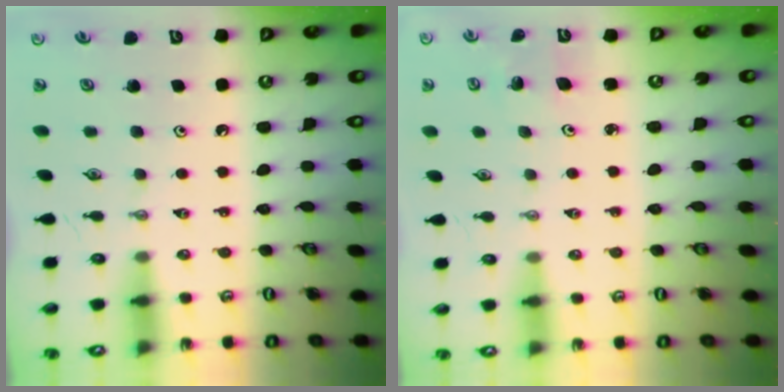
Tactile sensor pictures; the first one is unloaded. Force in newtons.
{"total": 3.8, "press": 3.8, "slide": 0.4}